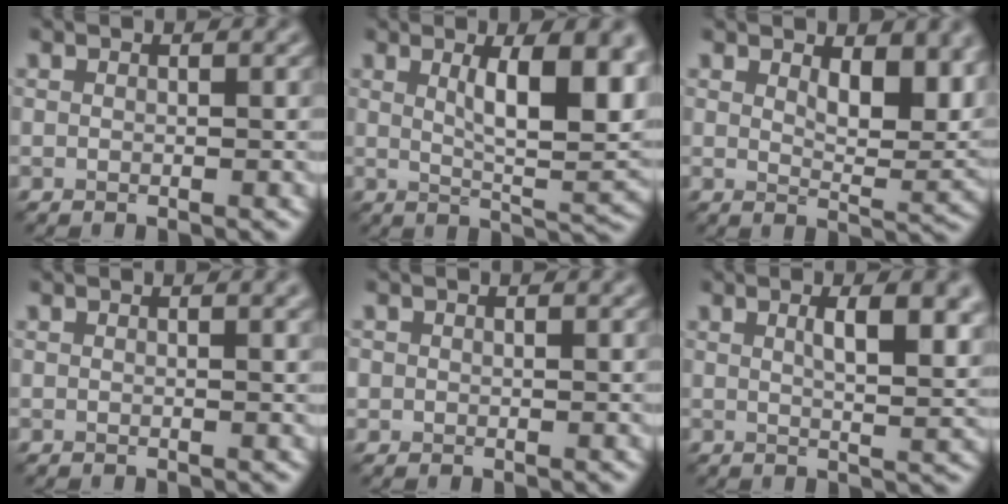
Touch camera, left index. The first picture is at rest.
{"total": 9.2, "force": [2.5, 2.8, 8.4], "torque": [-0.116, -0.006, 0.044]}
{"total": 5.6, "force": [2.6, 2.5, 4.3], "torque": [-0.063, -0.011, 0.044]}
{"total": 1.6, "force": [0.8, 0.5, 1.3], "torque": [-0.011, 0.005, 0.009]}
{"total": 0.9, "force": [0.2, 0.8, 0.2], "torque": [0.001, -0.001, 0.001]}
{"total": 6.5, "force": [2.0, 2.2, 5.8], "torque": [-0.063, 0.007, 0.029]}